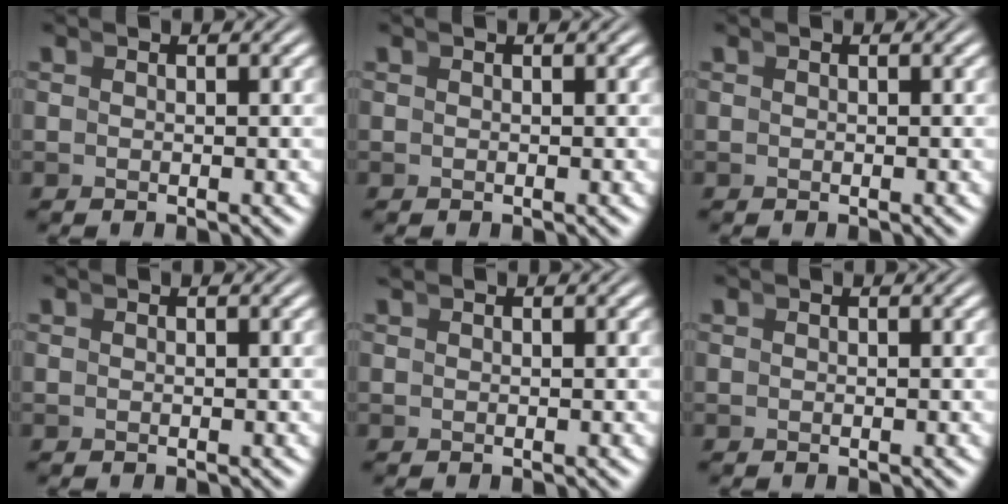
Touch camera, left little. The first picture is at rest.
{"total": 0.0}
{"total": 0.0}
{"total": 0.0}
{"total": 0.5, "force": [0.3, -0.4, -0.1], "torque": [0.001, 0.001, 0.007]}
{"total": 0.0}